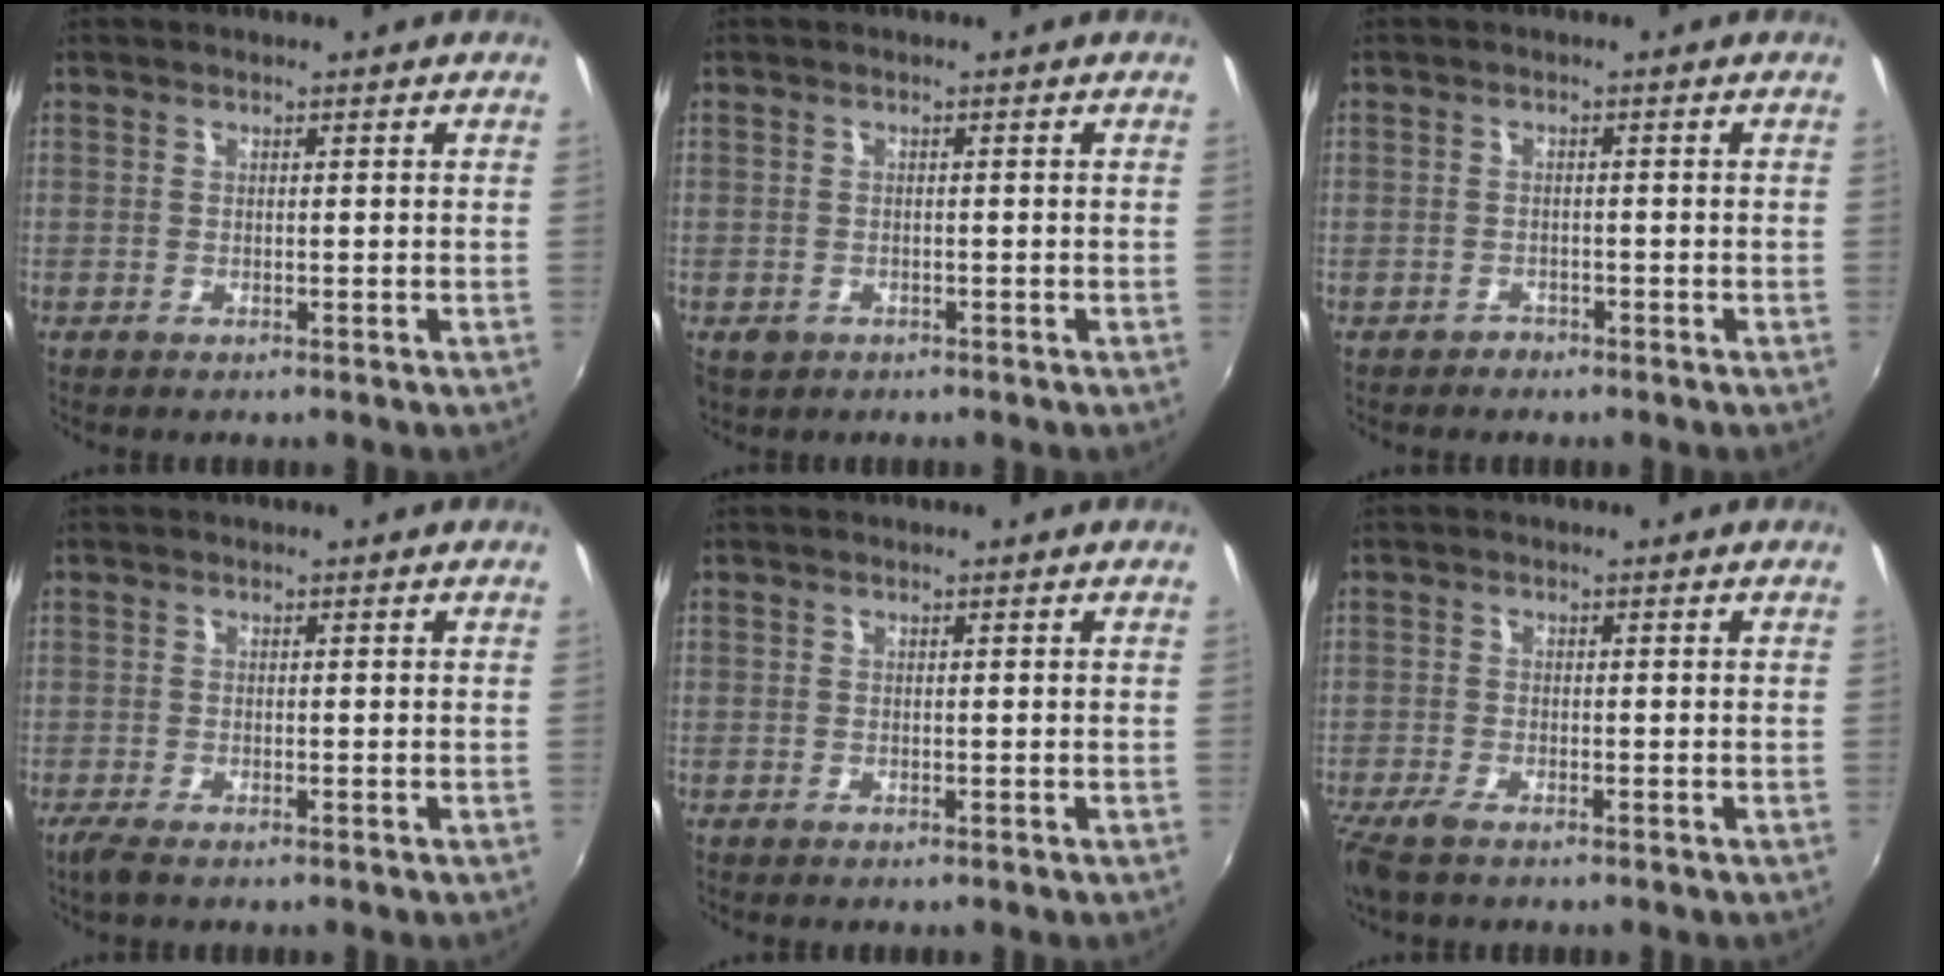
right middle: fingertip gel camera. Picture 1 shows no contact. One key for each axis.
{"total": 2.2, "fx": -1.0, "fy": 1.8, "fz": 0.8, "tx": -0.020, "ty": -0.004, "tz": -0.013}
{"total": 1.5, "fx": -1.2, "fy": 0.9, "fz": -0.2, "tx": 0.000, "ty": 0.006, "tz": -0.018}
{"total": 2.1, "fx": -1.5, "fy": 0.3, "fz": 1.5, "tx": -0.033, "ty": -0.010, "tz": -0.029}
{"total": 0.0}
{"total": 4.4, "fx": -3.3, "fy": 1.1, "fz": 2.7, "tx": -0.068, "ty": -0.019, "tz": -0.065}